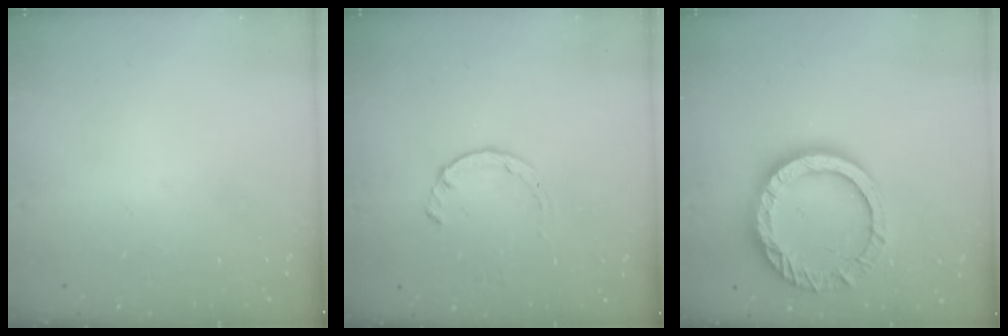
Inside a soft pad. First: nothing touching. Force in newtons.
{"total": 2.8, "press": 2.8, "slide": 0.4}
{"total": 15.3, "press": 15.2, "slide": 1.3}